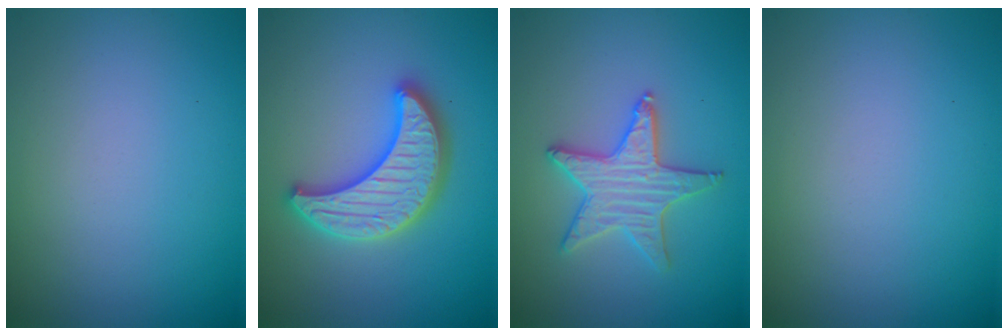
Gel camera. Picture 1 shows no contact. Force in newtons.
{"total": 4.8, "press": 4.7, "slide": 1.1}
{"total": 3.3, "press": 3.3, "slide": 0.3}
{"total": 0.0}